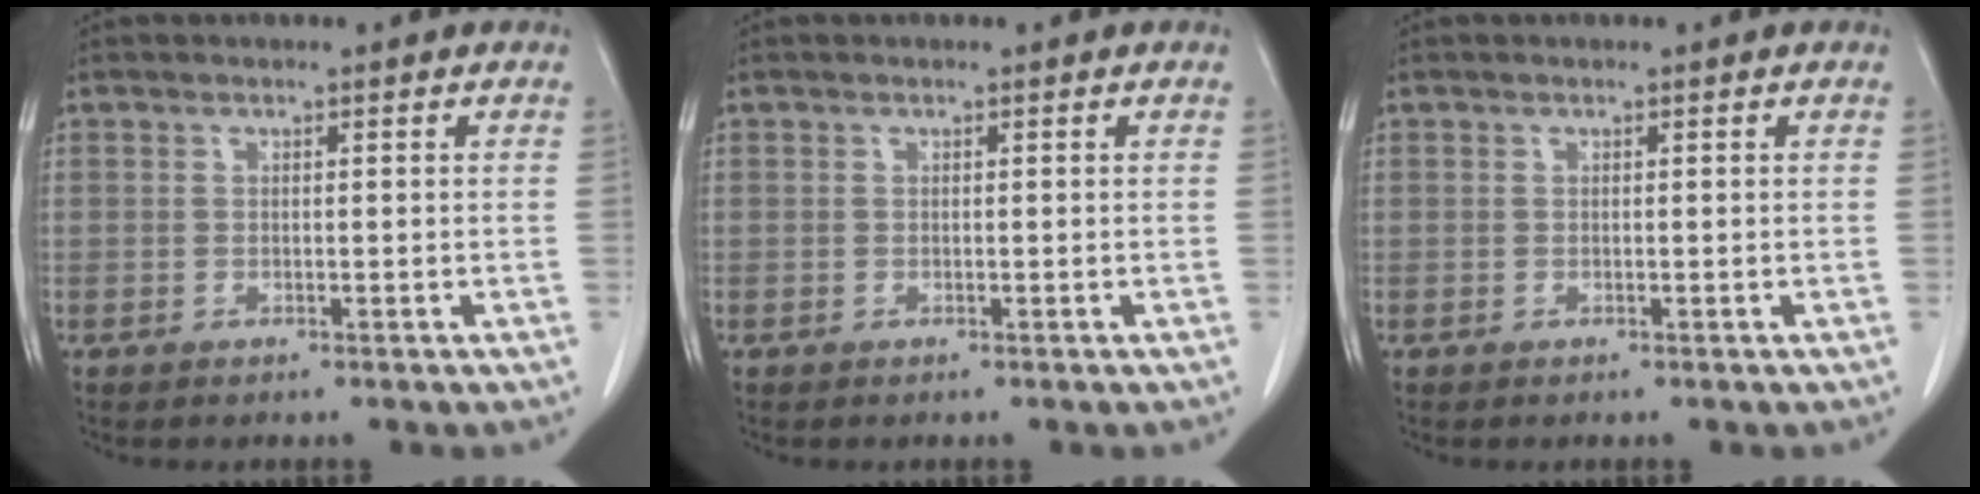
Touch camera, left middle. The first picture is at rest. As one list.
[{"total": 0.0}, {"total": 0.0}]